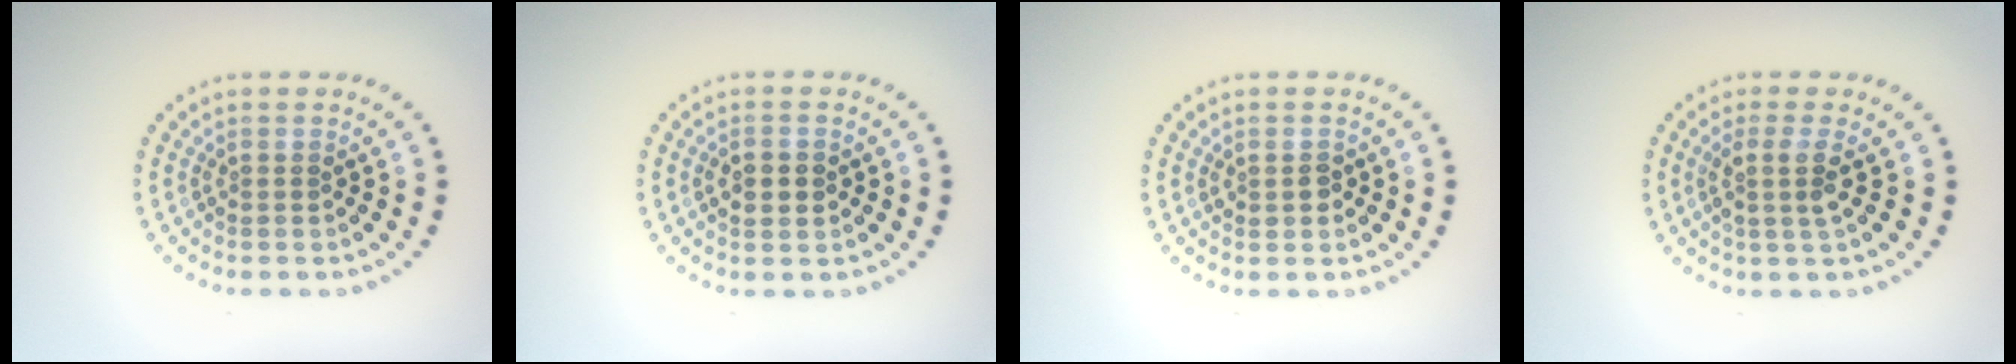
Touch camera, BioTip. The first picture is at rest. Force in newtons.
{"total": 2.5, "press": 2.5, "slide": 0.1}
{"total": 1.3, "press": 1.3, "slide": 0.1}
{"total": 2.3, "press": 1.8, "slide": 1.4}